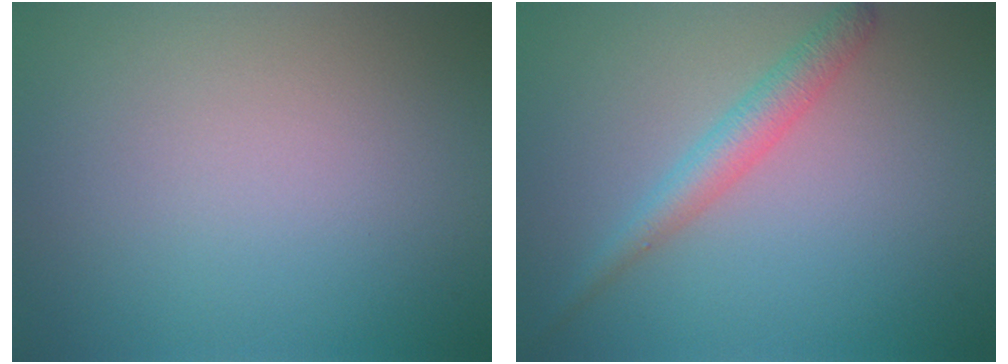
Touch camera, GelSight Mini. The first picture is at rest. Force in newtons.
{"total": 2.7, "press": 2.7, "slide": 0.1}